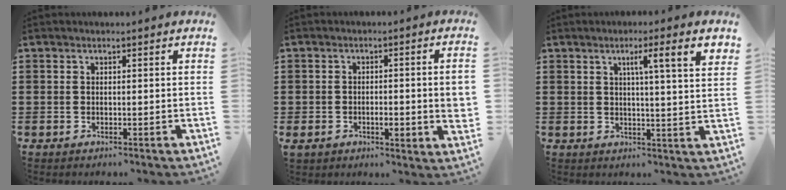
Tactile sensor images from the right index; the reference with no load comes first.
{"total": 4.6, "force": [-0.9, 1.5, 4.2], "torque": [-0.062, 0.001, -0.017]}
{"total": 5.4, "force": [2.4, 0.0, 4.8], "torque": [-0.083, -0.006, 0.032]}